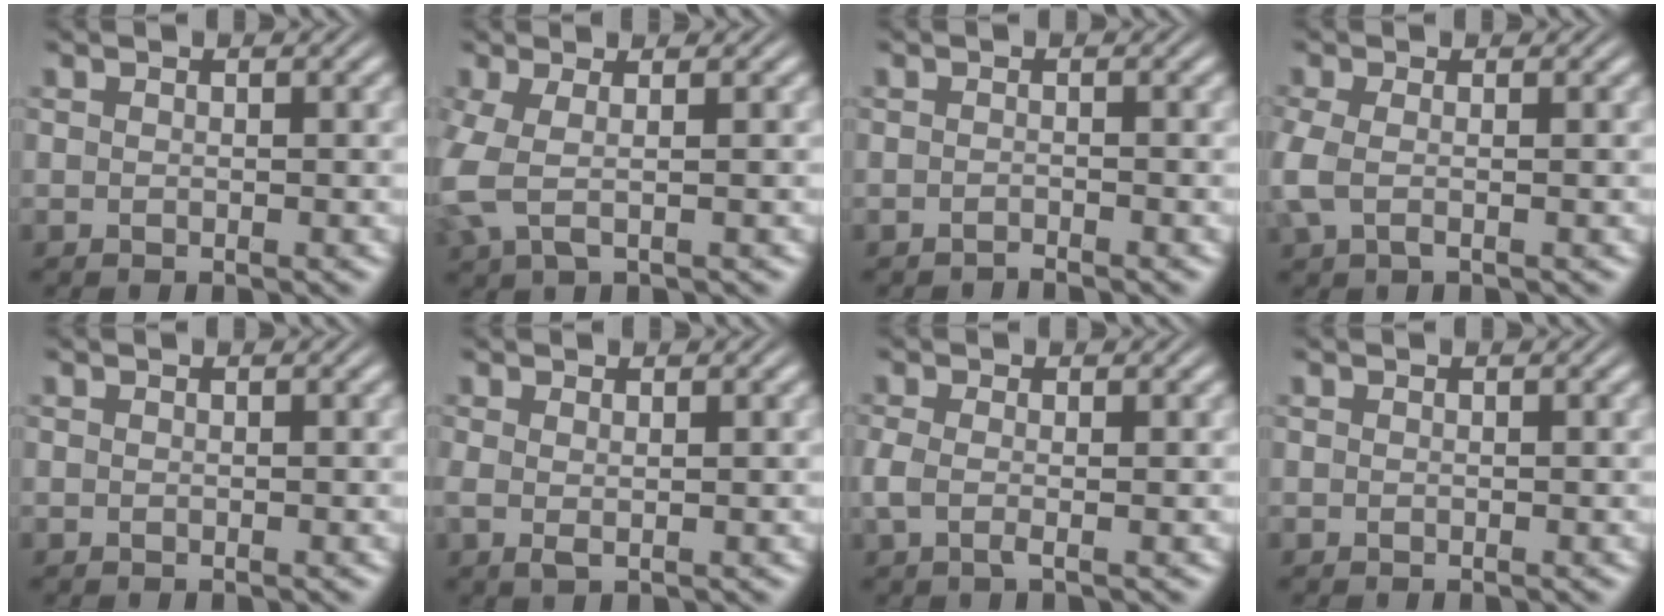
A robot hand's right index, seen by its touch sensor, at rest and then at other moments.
{"total": 4.2, "force": [-0.1, 2.8, 3.2], "torque": [-0.099, -0.019, 0.006]}
{"total": 1.1, "force": [-1.0, -0.2, 0.0], "torque": [-0.004, -0.005, -0.018]}
{"total": 2.5, "force": [-0.3, 1.5, 2.0], "torque": [-0.067, -0.015, 0.001]}
{"total": 0.0}
{"total": 1.0, "force": [0.2, 0.2, 1.0], "torque": [-0.021, -0.010, 0.010]}
{"total": 2.1, "force": [-0.4, 1.0, 1.8], "torque": [-0.053, -0.012, -0.002]}
{"total": 0.0}